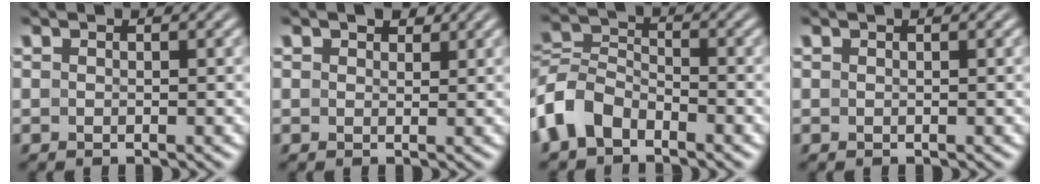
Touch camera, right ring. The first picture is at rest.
{"total": 1.1, "force": [1.0, 0.4, 0.3], "torque": [-0.002, -0.004, 0.021]}
{"total": 6.0, "force": [-3.1, 4.6, 2.3], "torque": [-0.063, -0.017, -0.051]}
{"total": 0.0}